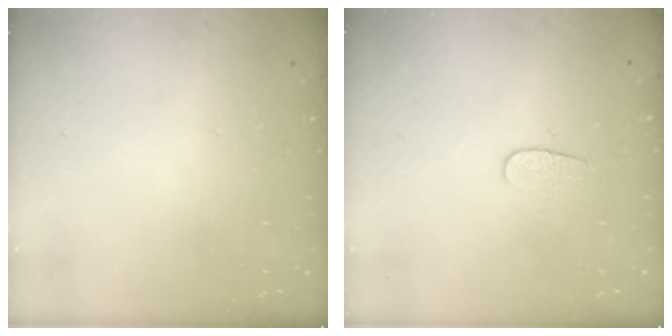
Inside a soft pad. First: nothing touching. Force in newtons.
{"total": 5.1, "press": 5.1, "slide": 0.5}